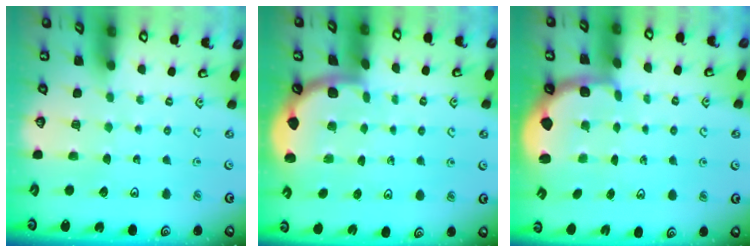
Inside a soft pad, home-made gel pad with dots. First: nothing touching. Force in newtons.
{"total": 1.8, "press": 1.8, "slide": 0.1}
{"total": 2.3, "press": 1.2, "slide": 1.9}